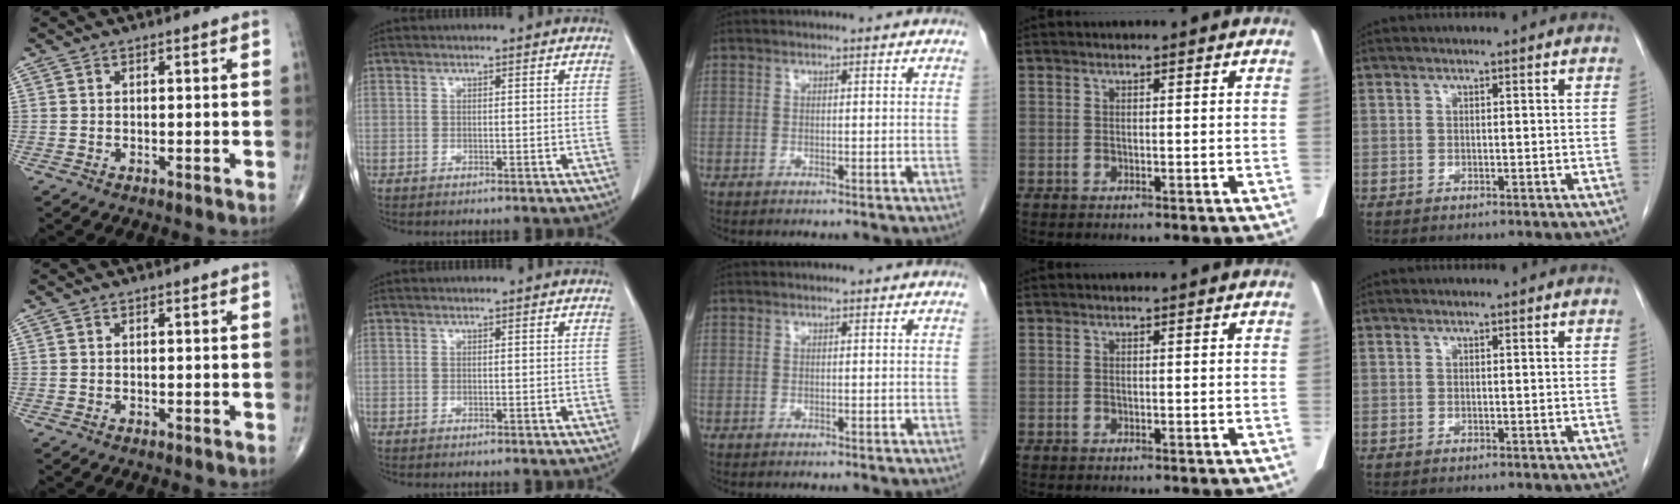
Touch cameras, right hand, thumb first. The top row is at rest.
{}